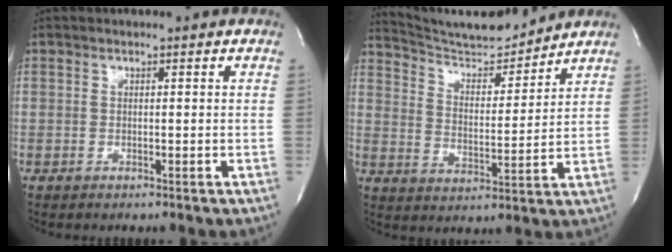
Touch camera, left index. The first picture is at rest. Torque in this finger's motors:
{"motor_torque": [0.35, -0.33, -0.02, -0.01]}